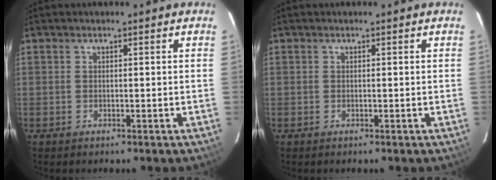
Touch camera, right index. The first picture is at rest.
{"total": 0.0}